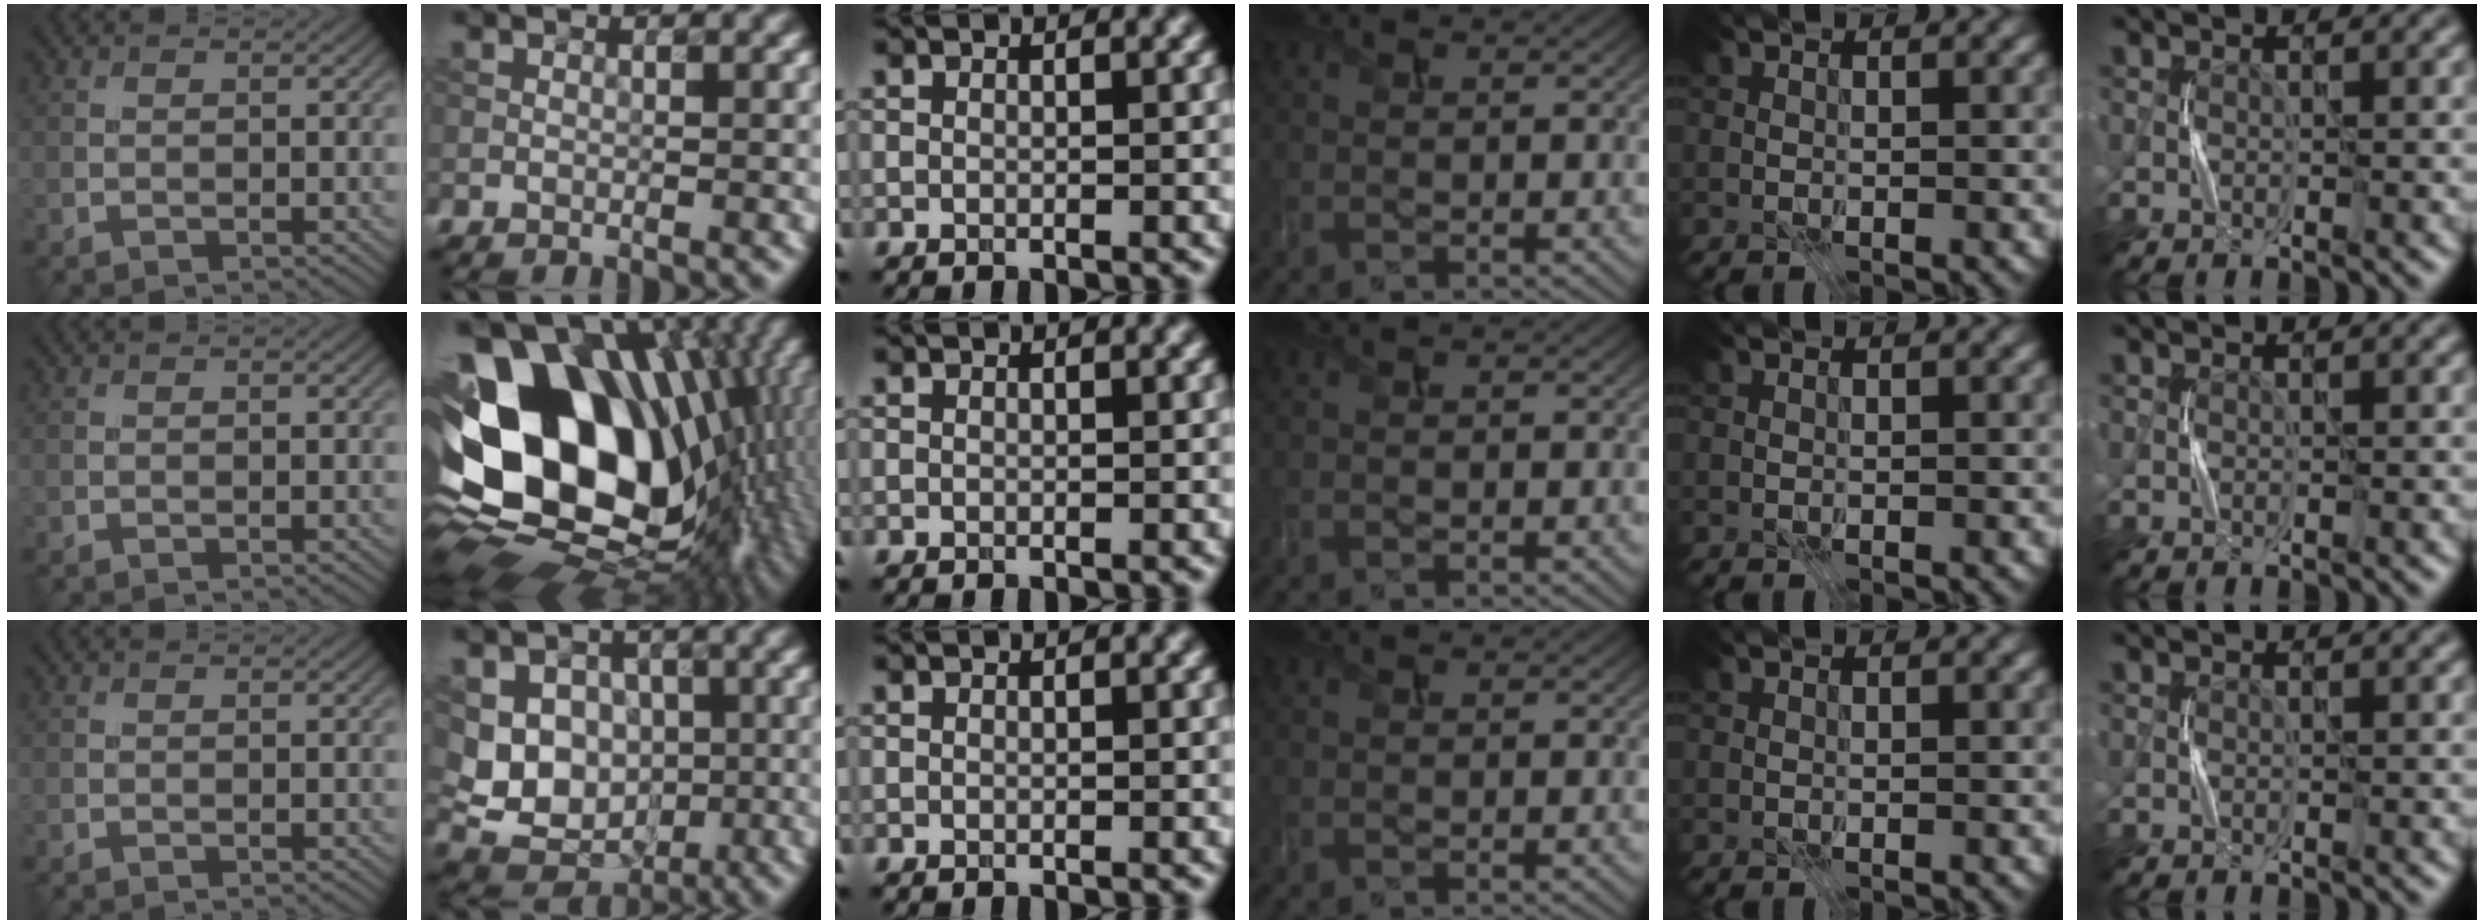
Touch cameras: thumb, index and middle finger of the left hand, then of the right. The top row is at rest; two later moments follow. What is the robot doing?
{"motion": "press", "object": "joystick"}